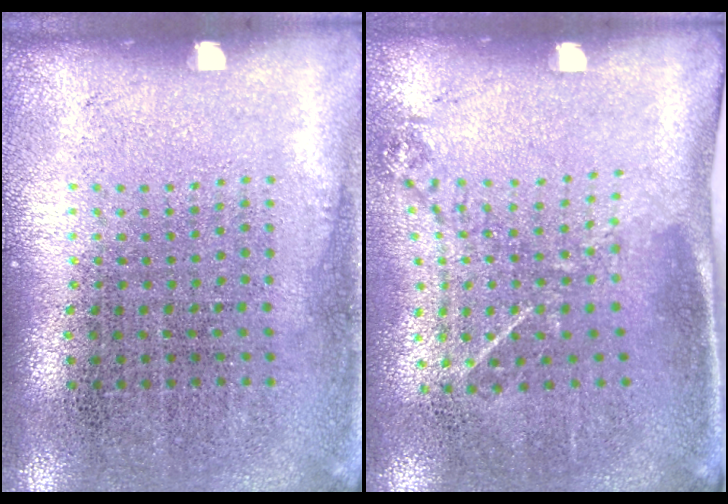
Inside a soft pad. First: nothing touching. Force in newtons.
{"total": 1.2, "press": 0.8, "slide": 0.8}